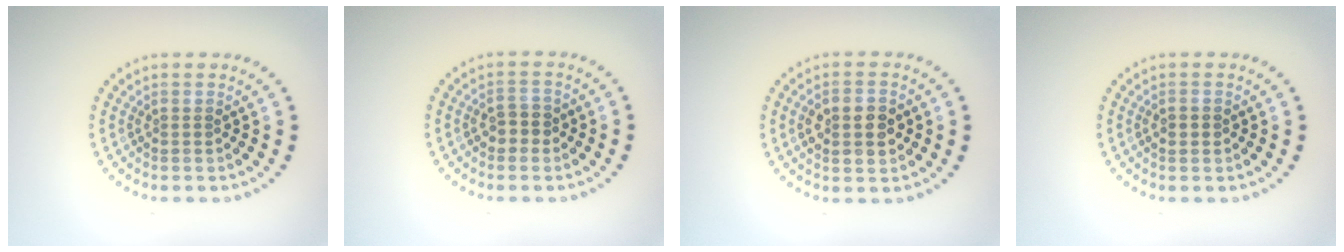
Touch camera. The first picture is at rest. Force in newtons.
{"total": 1.8, "press": 1.8, "slide": 0.5}
{"total": 3.8, "press": 3.8, "slide": 0.2}
{"total": 1.7, "press": 1.7, "slide": 0.0}